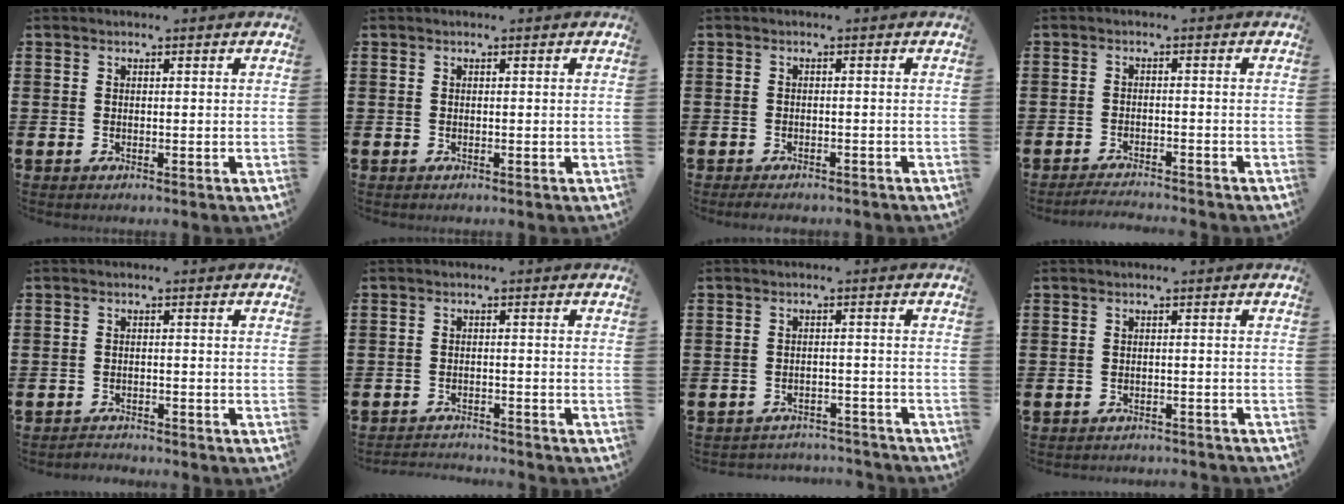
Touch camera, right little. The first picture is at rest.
{"total": 0.0}
{"total": 0.8, "force": [-0.8, 0.1, 0.0], "torque": [-0.002, -0.002, -0.016]}
{"total": 1.6, "force": [-1.6, -0.3, -0.1], "torque": [0.001, 0.002, -0.031]}
{"total": 1.3, "force": [-1.2, -0.2, -0.5], "torque": [0.005, 0.002, -0.025]}
{"total": 1.8, "force": [-1.8, -0.1, -0.2], "torque": [-0.002, 0.002, -0.040]}
{"total": 2.1, "force": [-2.0, 0.0, -0.5], "torque": [0.002, 0.000, -0.044]}
{"total": 1.0, "force": [-1.0, -0.2, -0.3], "torque": [0.004, 0.000, -0.020]}